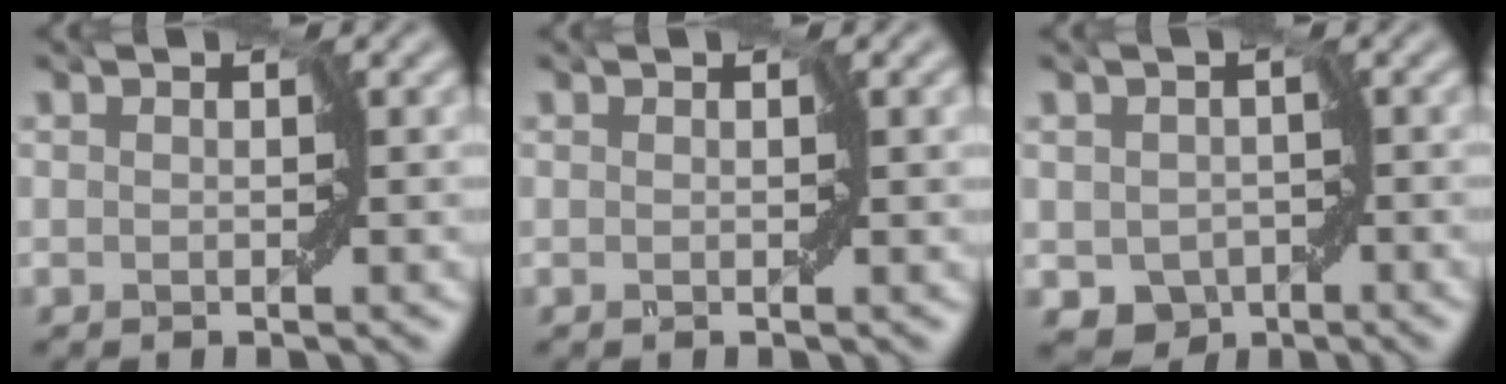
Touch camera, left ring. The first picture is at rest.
{"total": 0.8, "force": [0.0, 0.2, 0.8], "torque": [-0.015, -0.002, -0.003]}
{"total": 6.7, "force": [-3.0, 5.7, 1.9], "torque": [-0.007, -0.024, -0.057]}